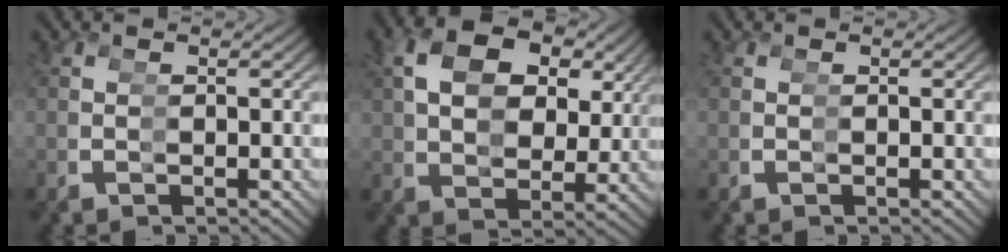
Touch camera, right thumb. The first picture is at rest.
{"total": 7.8, "force": [4.5, 5.0, 4.0], "torque": [-0.061, 0.029, 0.060]}
{"total": 0.0}